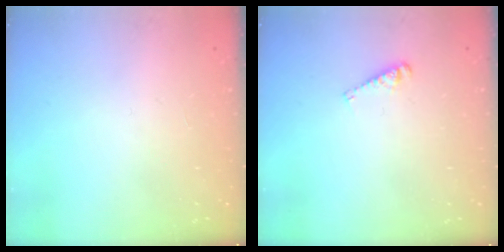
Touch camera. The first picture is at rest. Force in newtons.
{"total": 4.0, "press": 4.0, "slide": 0.3}